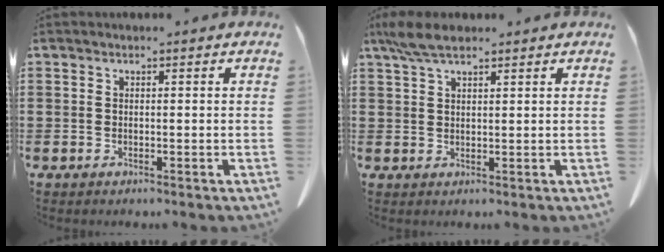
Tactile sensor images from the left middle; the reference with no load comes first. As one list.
[{"total": 4.7, "force": [3.2, 1.3, 3.2], "torque": [-0.070, 0.001, 0.060]}]